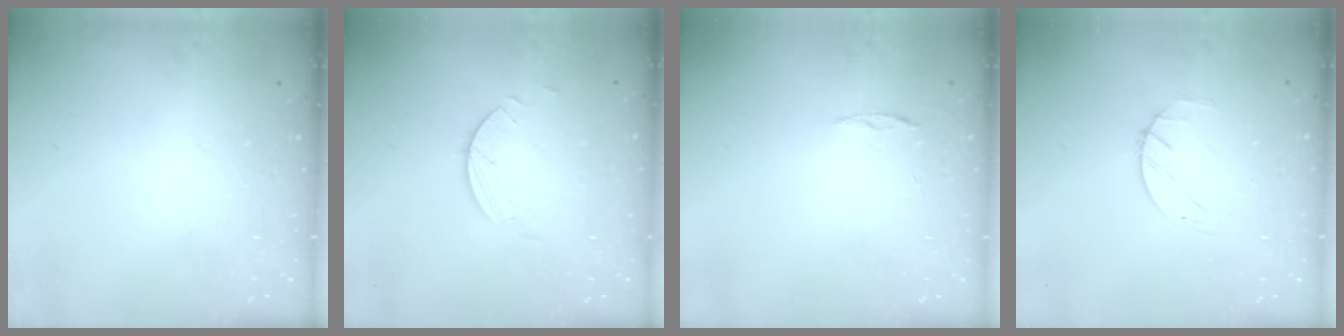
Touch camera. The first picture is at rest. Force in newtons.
{"total": 2.0, "press": 2.0, "slide": 0.2}
{"total": 3.1, "press": 3.1, "slide": 0.3}
{"total": 1.9, "press": 1.9, "slide": 0.3}